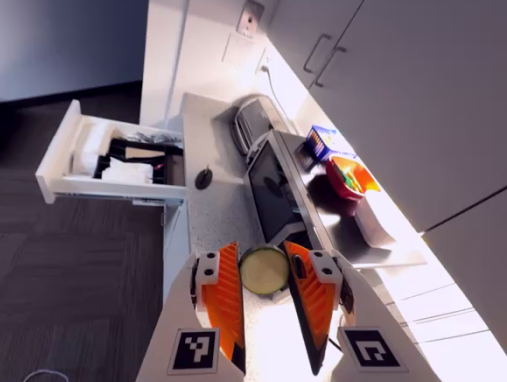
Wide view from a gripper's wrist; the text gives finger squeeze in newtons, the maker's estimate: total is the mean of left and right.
{"total": 10.9, "left": 11.0, "right": 10.7}